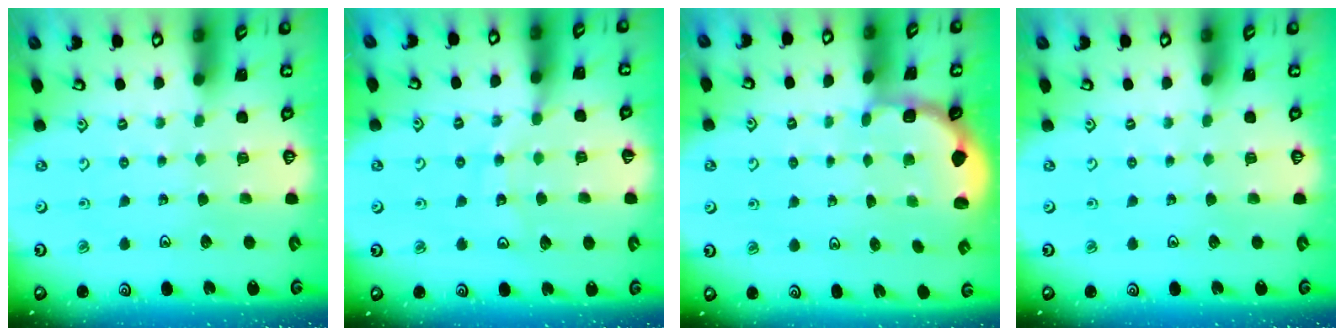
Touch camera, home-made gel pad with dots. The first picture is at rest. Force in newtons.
{"total": 10.1, "press": 10.1, "slide": 1.4}
{"total": 1.9, "press": 1.8, "slide": 0.8}
{"total": 0.0}